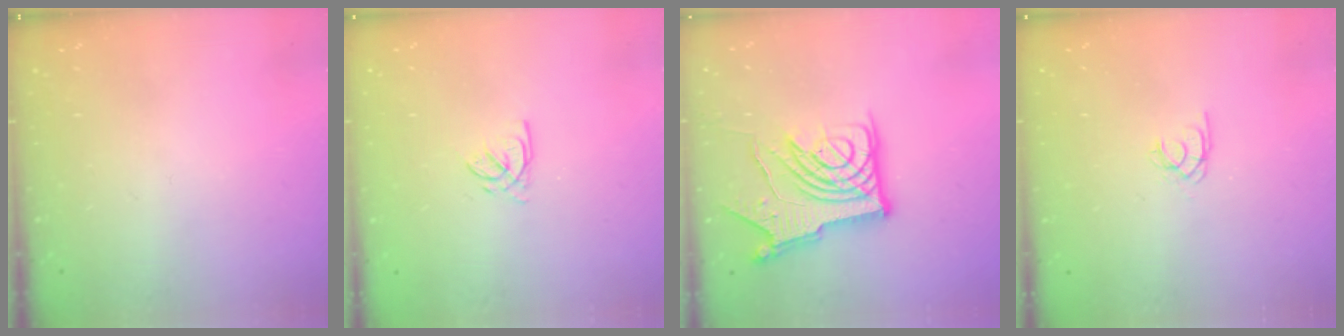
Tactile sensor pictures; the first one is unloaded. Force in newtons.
{"total": 2.5, "press": 2.5, "slide": 0.3}
{"total": 14.9, "press": 14.8, "slide": 1.8}
{"total": 1.7, "press": 1.7, "slide": 0.1}